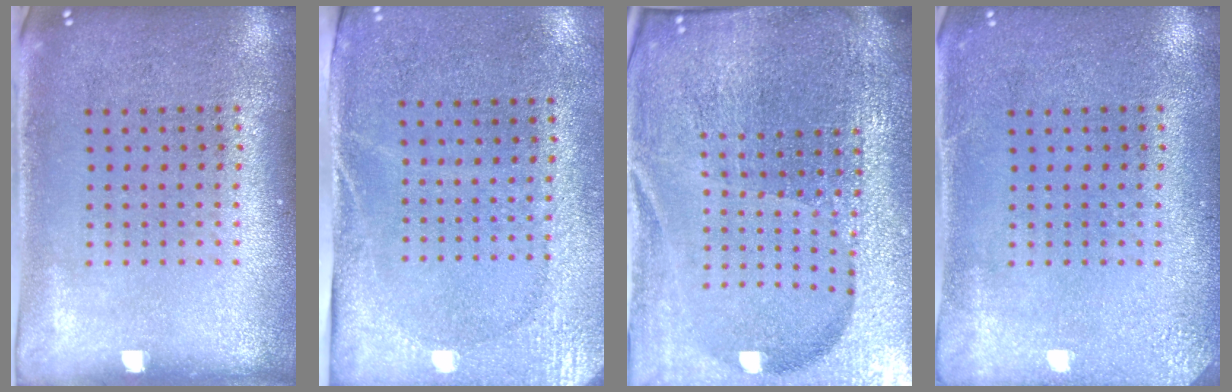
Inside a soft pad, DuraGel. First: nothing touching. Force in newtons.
{"total": 2.8, "press": 2.3, "slide": 1.6}
{"total": 6.3, "press": 5.5, "slide": 3.0}
{"total": 2.4, "press": 2.4, "slide": 0.3}